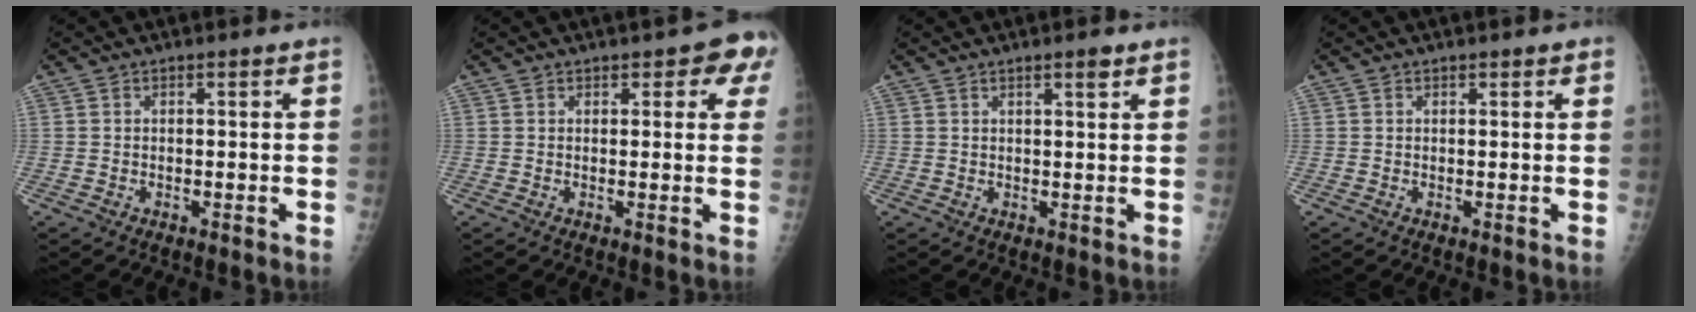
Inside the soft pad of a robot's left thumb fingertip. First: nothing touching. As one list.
[{"total": 5.0, "force": [2.8, 2.6, 3.2], "torque": [0.004, -0.005, 0.024]}, {"total": 2.0, "force": [1.4, 0.4, 1.4], "torque": [-0.017, -0.008, 0.021]}, {"total": 0.7, "force": [0.6, 0.4, 0.1], "torque": [0.005, -0.004, 0.005]}]